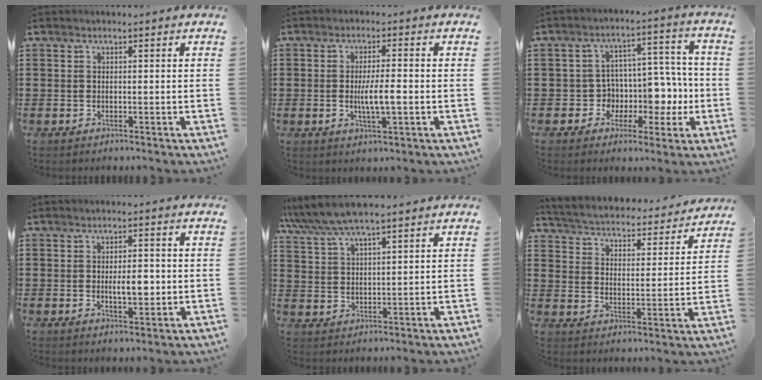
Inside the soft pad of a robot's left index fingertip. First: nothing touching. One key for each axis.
{"total": 4.9, "fx": -0.7, "fy": 1.1, "fz": 4.7, "tx": -0.089, "ty": -0.001, "tz": -0.016}
{"total": 7.1, "fx": -0.6, "fy": 6.5, "fz": 2.8, "tx": -0.059, "ty": -0.006, "tz": -0.004}
{"total": 4.2, "fx": -0.4, "fy": 1.9, "fz": 3.8, "tx": -0.054, "ty": -0.003, "tz": -0.013}
{"total": 6.6, "fx": 5.5, "fy": 1.0, "fz": 3.4, "tx": -0.080, "ty": -0.010, "tz": 0.100}
{"total": 3.7, "fx": 3.7, "fy": -0.1, "fz": 0.2, "tx": -0.027, "ty": -0.032, "tz": 0.055}